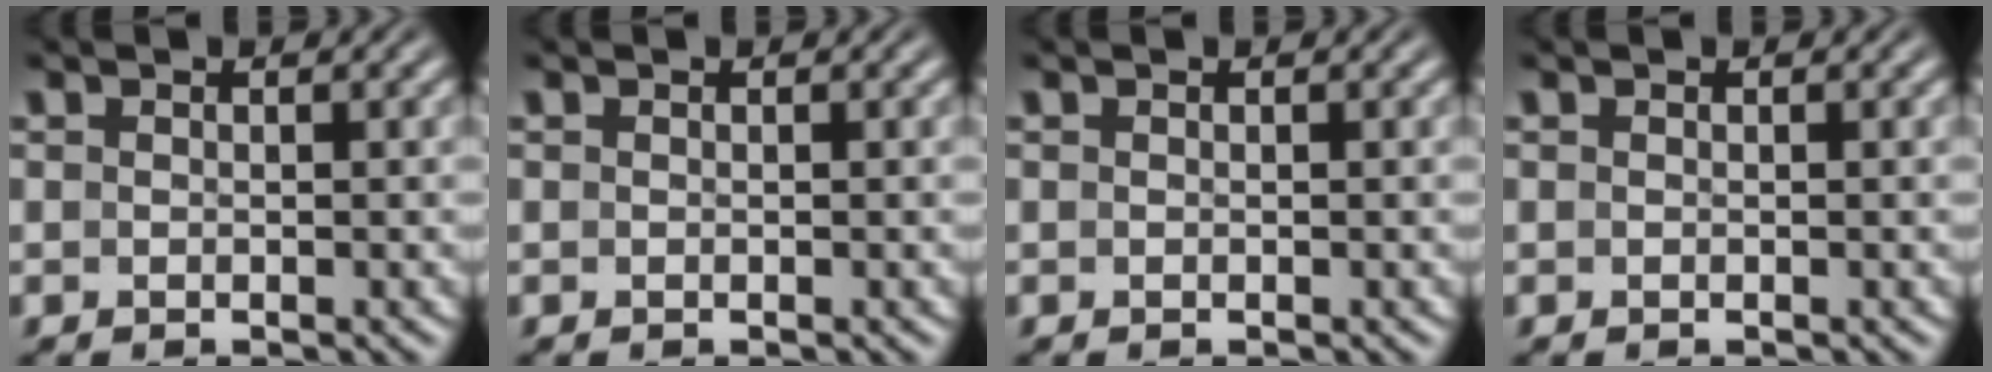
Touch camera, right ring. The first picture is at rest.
{"total": 0.0}
{"total": 0.0}
{"total": 0.0}